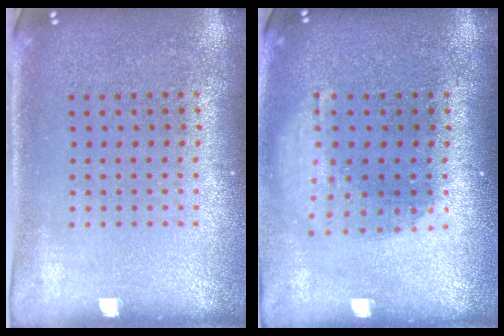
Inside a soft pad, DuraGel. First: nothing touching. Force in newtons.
{"total": 1.6, "press": 1.2, "slide": 1.0}